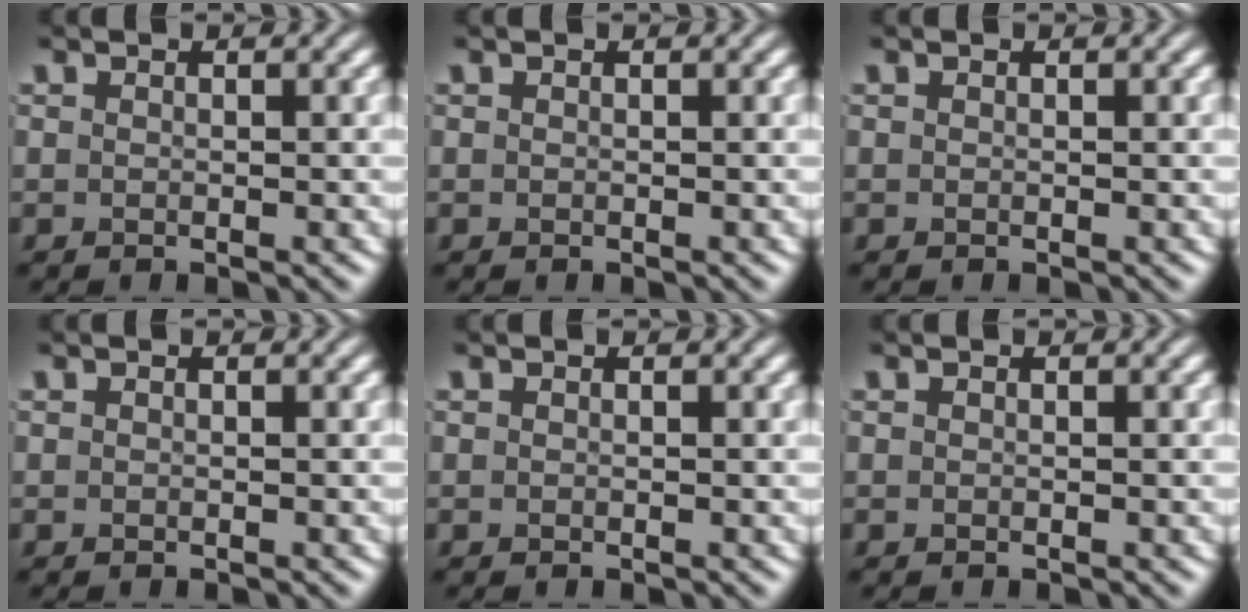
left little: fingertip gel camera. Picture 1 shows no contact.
{"total": 0.0}
{"total": 0.0}
{"total": 0.0}
{"total": 0.0}
{"total": 0.0}